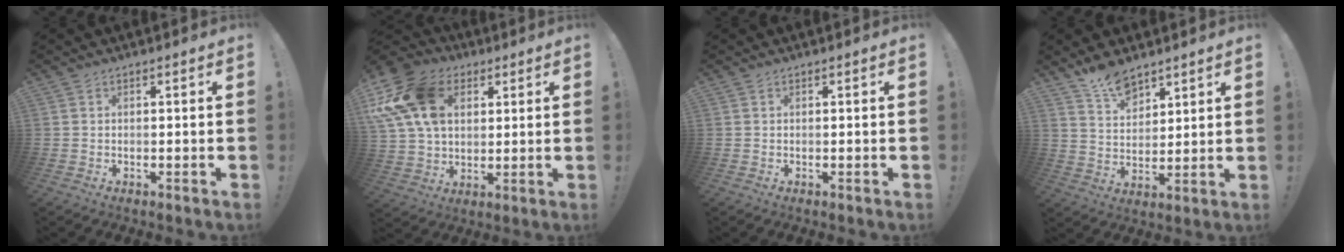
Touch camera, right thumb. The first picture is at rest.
{"total": 21.1, "force": [7.3, 15.1, 12.9], "torque": [-0.238, -0.017, 0.138]}
{"total": 0.0}
{"total": 9.2, "force": [7.7, 4.0, 3.2], "torque": [-0.051, -0.051, 0.145]}